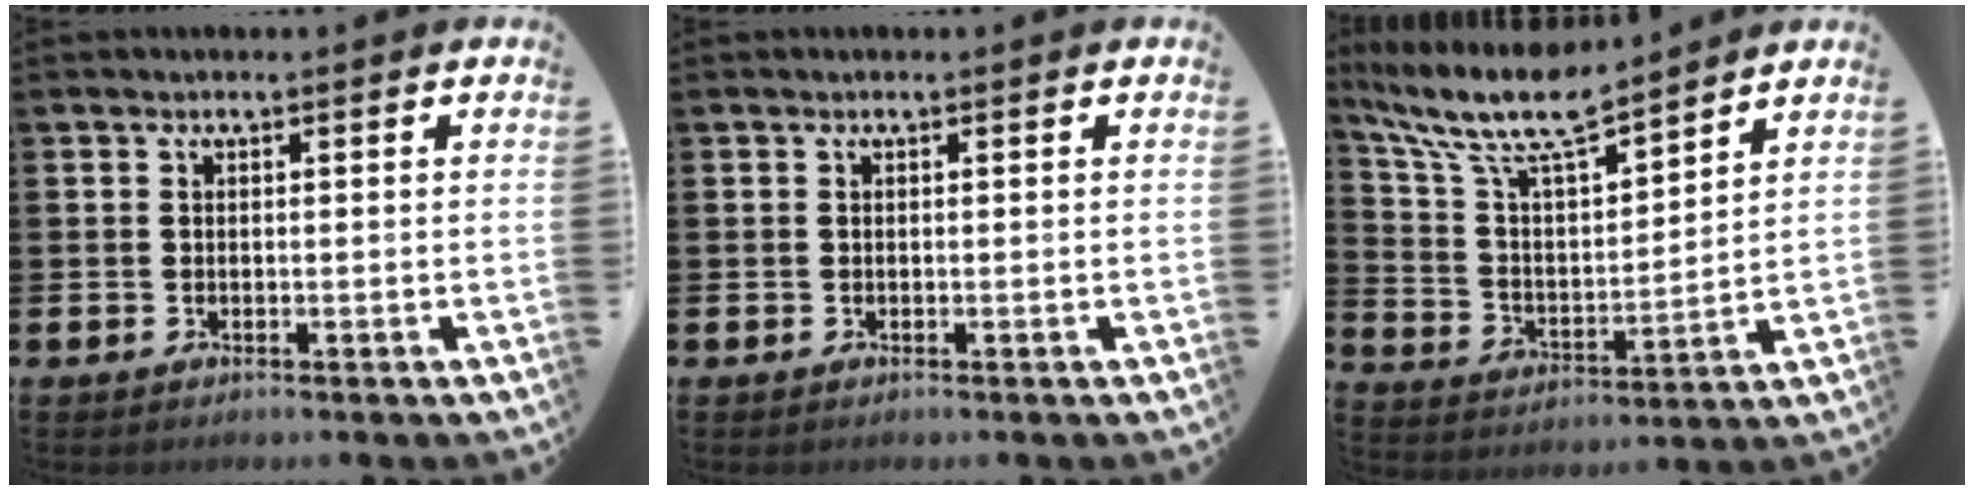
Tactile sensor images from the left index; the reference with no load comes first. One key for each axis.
{"total": 0.0}
{"total": 10.3, "fx": 9.0, "fy": 2.0, "fz": 4.7, "tx": -0.133, "ty": -0.049, "tz": 0.156}